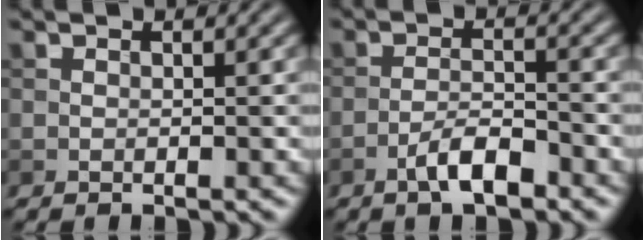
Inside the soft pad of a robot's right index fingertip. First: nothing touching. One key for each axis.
{"total": 3.3, "fx": -2.1, "fy": 0.9, "fz": 2.3, "tx": -0.043, "ty": 0.008, "tz": -0.043}